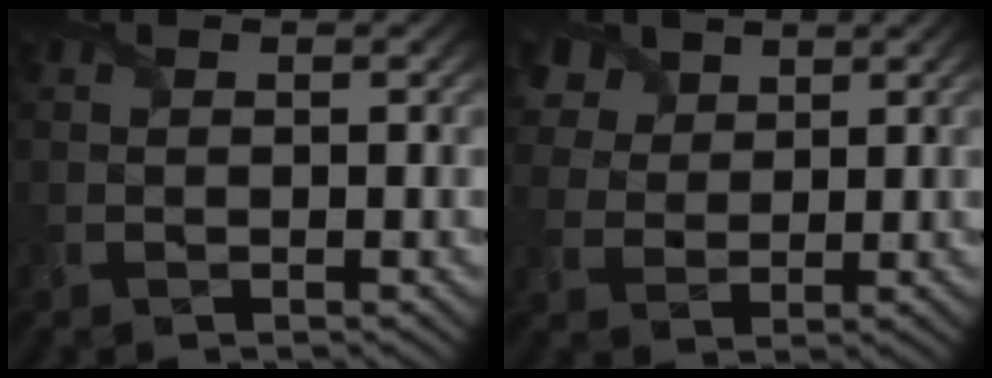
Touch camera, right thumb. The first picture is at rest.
{"total": 6.2, "force": [3.6, 4.3, 2.6], "torque": [-0.085, 0.008, 0.070]}